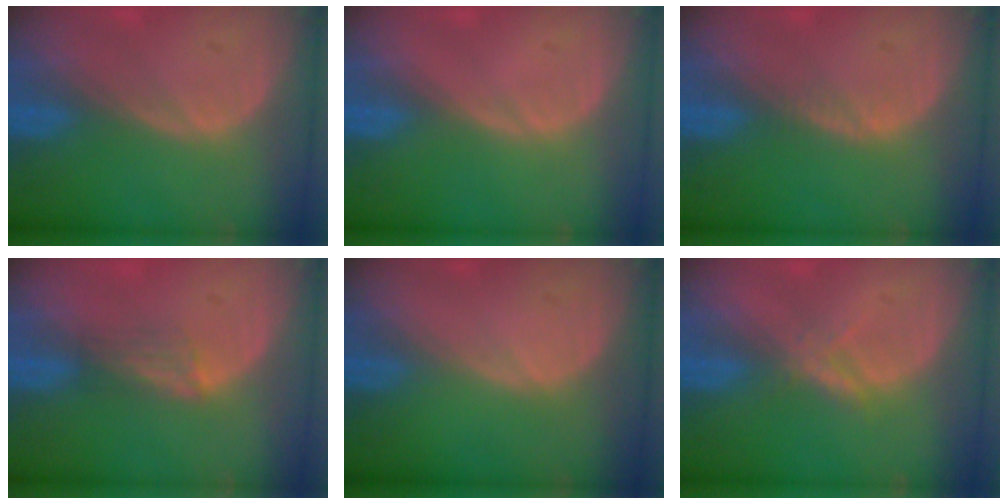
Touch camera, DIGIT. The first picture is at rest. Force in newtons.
{"total": 0.0}
{"total": 0.5, "press": 0.5, "slide": 0.1}
{"total": 2.4, "press": 1.9, "slide": 1.5}
{"total": 0.0}
{"total": 2.1, "press": 2.1, "slide": 0.2}